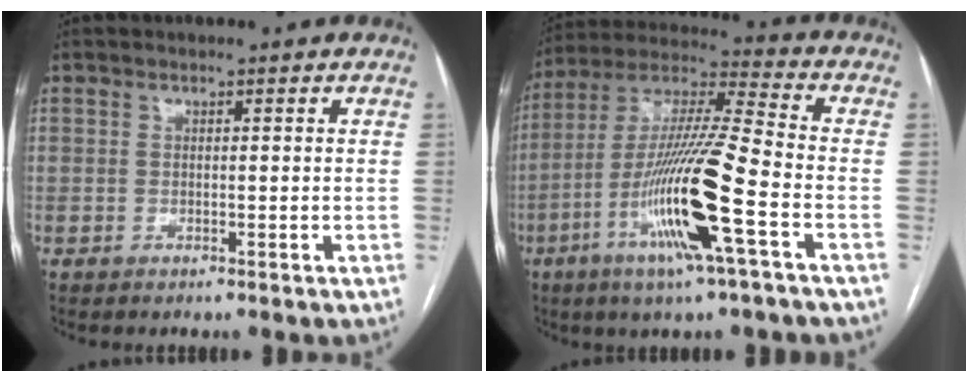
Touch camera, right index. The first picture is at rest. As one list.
[{"total": 17.8, "force": [-6.5, 0.0, 16.6], "torque": [-0.336, -0.015, -0.125]}]